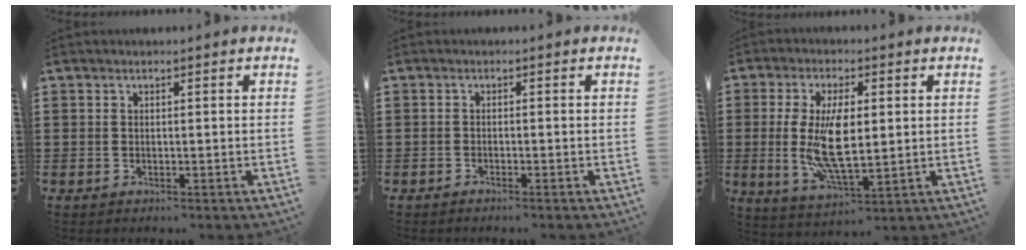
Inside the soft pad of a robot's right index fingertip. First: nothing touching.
{"total": 0.6, "force": [-0.6, 0.0, 0.0], "torque": [-0.002, 0.001, -0.013]}
{"total": 10.7, "force": [0.4, 4.2, 9.8], "torque": [-0.206, -0.013, 0.002]}